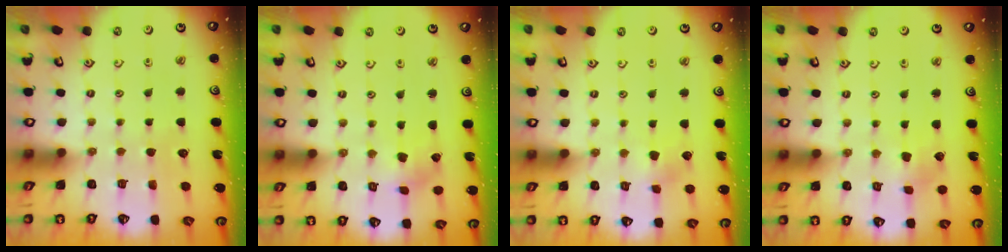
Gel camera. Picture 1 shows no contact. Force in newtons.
{"total": 1.4, "press": 1.4, "slide": 0.2}
{"total": 3.0, "press": 3.0, "slide": 0.4}
{"total": 2.4, "press": 2.4, "slide": 0.2}